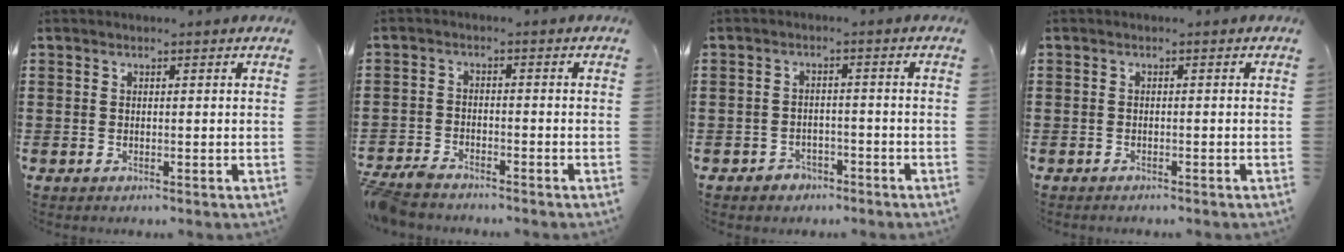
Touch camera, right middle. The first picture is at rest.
{"total": 3.2, "force": [-3.1, 0.5, 0.6], "torque": [-0.034, -0.005, -0.071]}
{"total": 2.1, "force": [-1.9, 0.9, 0.1], "torque": [-0.010, 0.000, -0.042]}
{"total": 0.6, "force": [-0.6, 0.0, 0.1], "torque": [-0.003, -0.003, -0.011]}